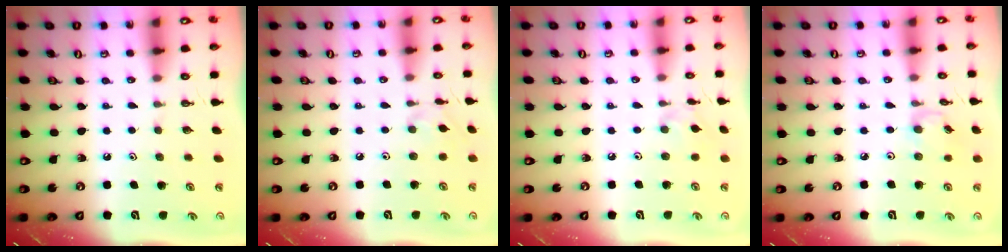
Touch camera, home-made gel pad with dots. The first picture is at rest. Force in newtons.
{"total": 1.6, "press": 1.5, "slide": 0.4}
{"total": 6.5, "press": 6.4, "slide": 0.9}
{"total": 2.9, "press": 2.9, "slide": 0.1}